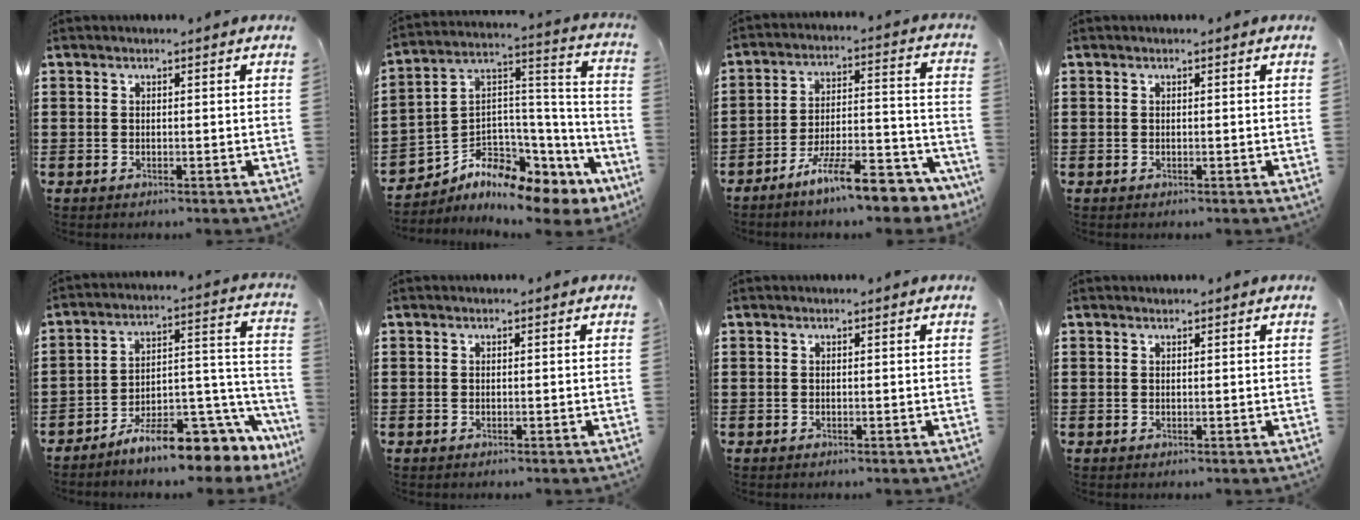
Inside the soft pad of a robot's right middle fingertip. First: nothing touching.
{"total": 6.7, "force": [-5.5, 2.9, 2.5], "torque": [-0.074, -0.019, -0.110]}
{"total": 12.1, "force": [-9.6, 1.8, 7.1], "torque": [-0.116, 0.027, -0.177]}
{"total": 0.0}
{"total": 10.5, "force": [-8.7, 2.4, 5.4], "torque": [-0.076, 0.020, -0.159]}
{"total": 0.0}
{"total": 0.0}
{"total": 0.0}